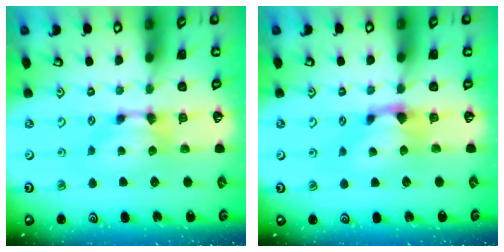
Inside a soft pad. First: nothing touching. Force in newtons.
{"total": 1.1, "press": 0.1, "slide": 1.1}